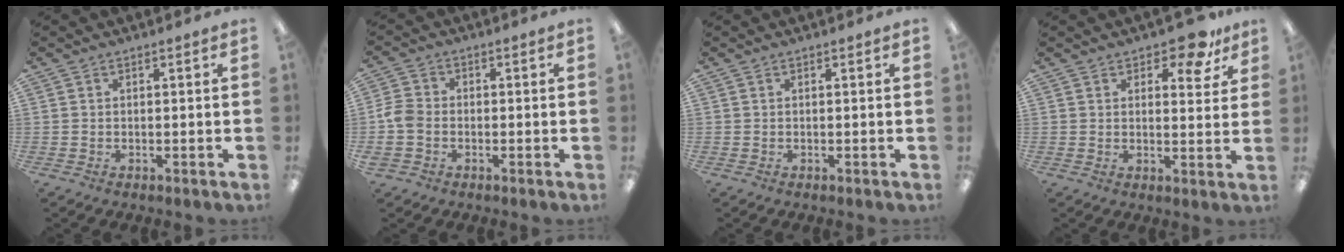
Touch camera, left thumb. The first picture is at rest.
{"total": 4.8, "force": [-1.3, 3.8, 2.6], "torque": [-0.050, 0.012, -0.022]}
{"total": 0.0}
{"total": 7.5, "force": [5.3, 3.3, 4.1], "torque": [-0.039, -0.032, 0.086]}